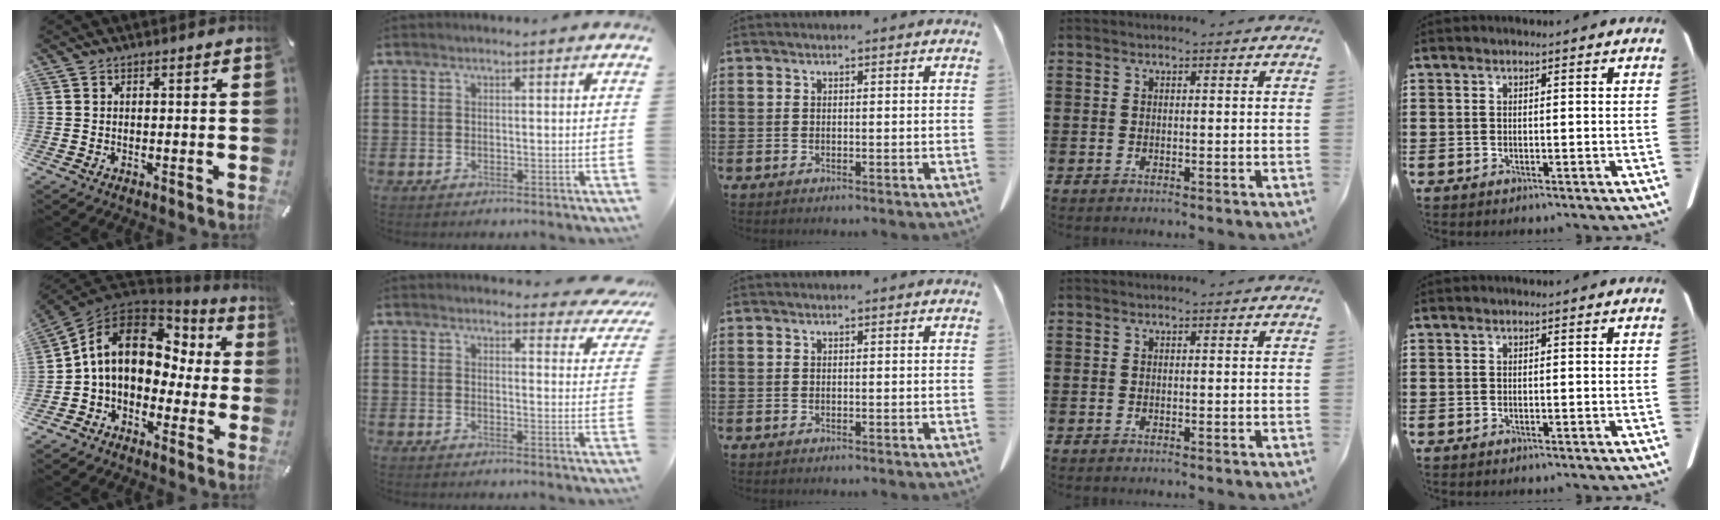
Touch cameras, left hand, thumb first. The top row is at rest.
{"thumb": {"total": 15.4, "force": [2.8, 11.7, 9.6], "torque": [-0.175, -0.001, 0.049]}, "index": {"total": 3.9, "force": [3.6, 0.6, 1.2], "torque": [-0.020, -0.018, 0.064]}}